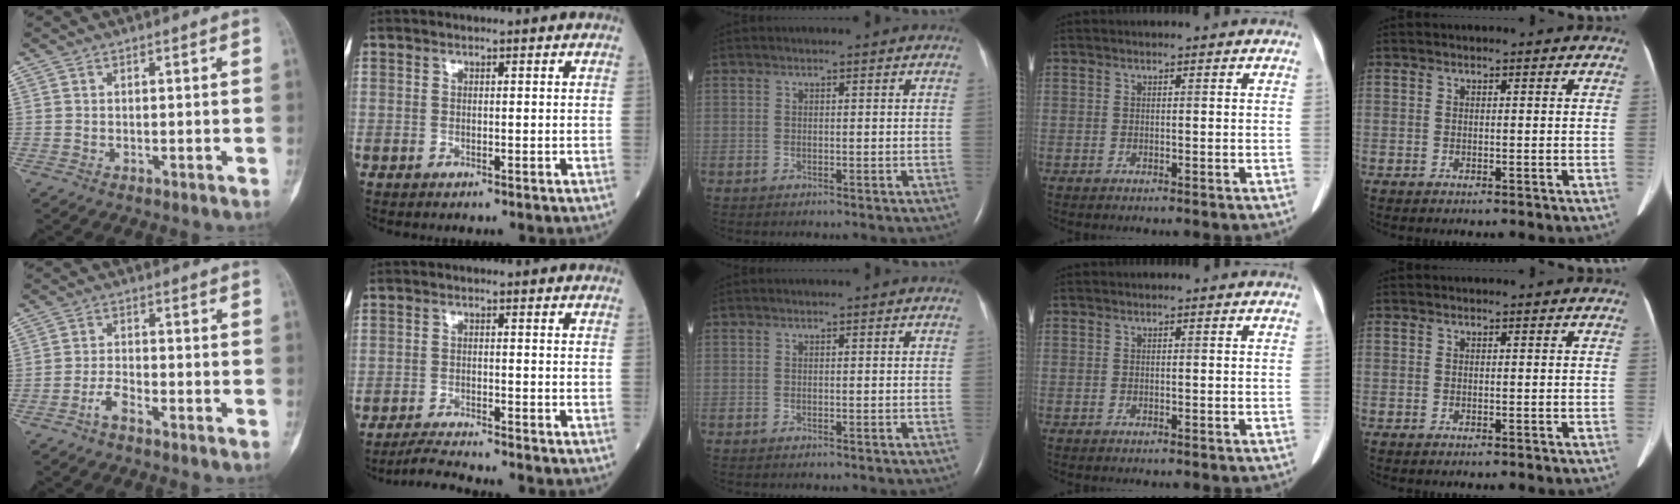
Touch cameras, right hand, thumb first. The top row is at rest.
{"thumb": {"total": 3.1, "force": [-2.2, 0.9, 2.0], "torque": [-0.042, 0.016, -0.048]}, "index": {"total": 3.8, "force": [-3.6, -1.0, 0.7], "torque": [-0.022, -0.020, -0.066]}}